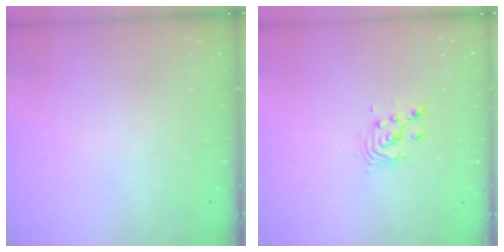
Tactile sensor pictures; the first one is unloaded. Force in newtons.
{"total": 2.9, "press": 2.9, "slide": 0.1}